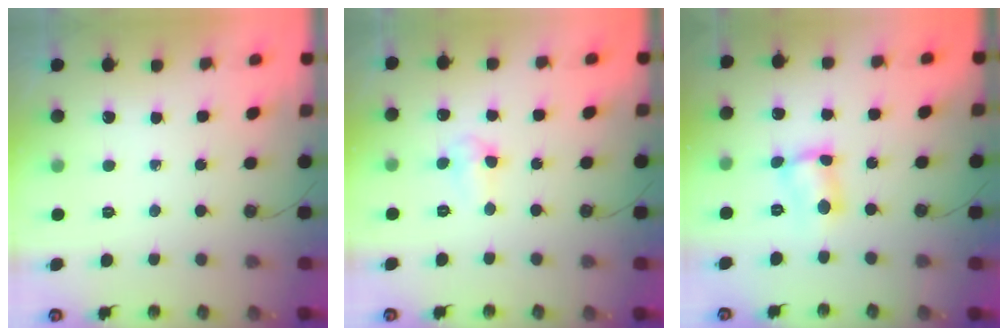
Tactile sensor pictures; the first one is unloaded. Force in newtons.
{"total": 3.5, "press": 3.5, "slide": 0.8}
{"total": 5.2, "press": 5.2, "slide": 0.2}